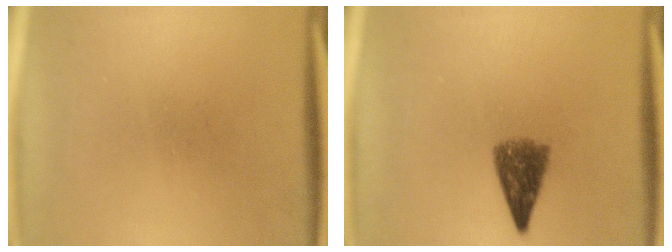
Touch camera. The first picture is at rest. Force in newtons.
{"total": 4.8}